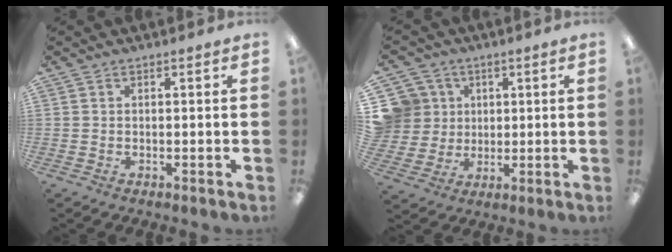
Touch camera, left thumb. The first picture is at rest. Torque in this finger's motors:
{"motor_torque": [-0.06, 0.06, -0.06, 0.04, 0.00]}